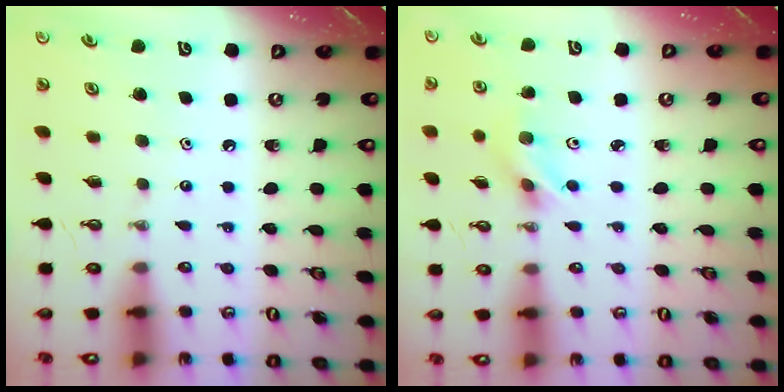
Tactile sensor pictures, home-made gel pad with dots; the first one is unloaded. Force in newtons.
{"total": 4.7, "press": 3.1, "slide": 3.5}